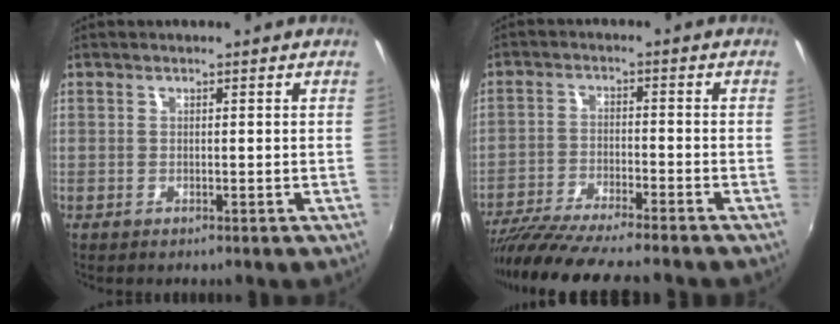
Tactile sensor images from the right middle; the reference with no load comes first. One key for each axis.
{"total": 13.5, "fx": -12.0, "fy": 0.2, "fz": 6.2, "tx": -0.133, "ty": -0.032, "tz": -0.206}